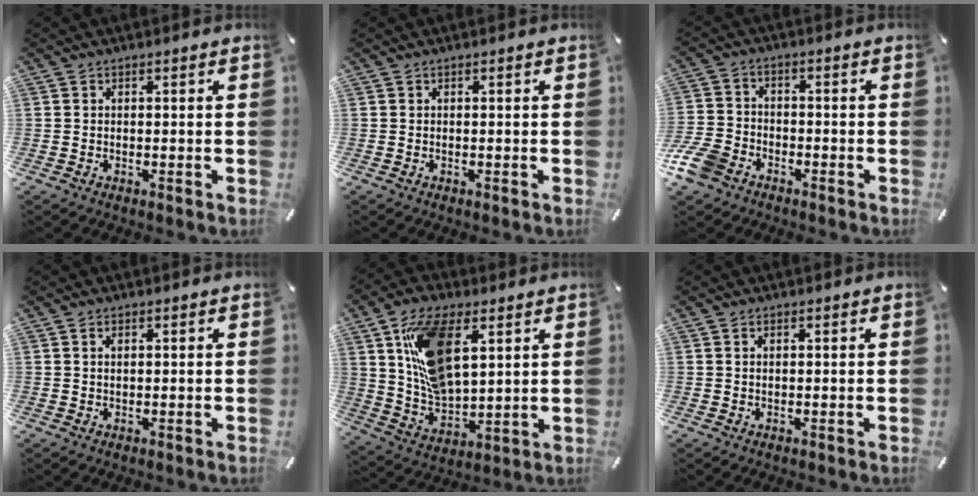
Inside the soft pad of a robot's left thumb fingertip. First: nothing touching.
{"total": 0.0}
{"total": 7.8, "force": [-4.9, 5.0, 3.6], "torque": [-0.092, 0.018, -0.096]}
{"total": 1.3, "force": [0.5, 0.8, 0.9], "torque": [-0.019, 0.004, 0.008]}
{"total": 16.3, "force": [6.6, 9.1, 11.8], "torque": [-0.250, -0.011, 0.120]}
{"total": 0.6, "force": [0.3, 0.4, 0.4], "torque": [-0.009, 0.003, 0.004]}